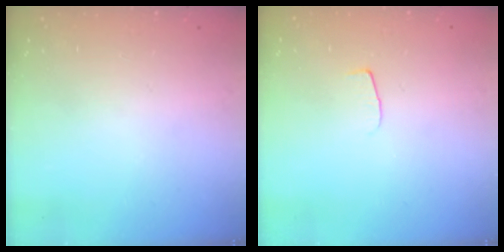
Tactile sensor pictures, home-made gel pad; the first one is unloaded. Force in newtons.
{"total": 4.3, "press": 4.3, "slide": 0.4}